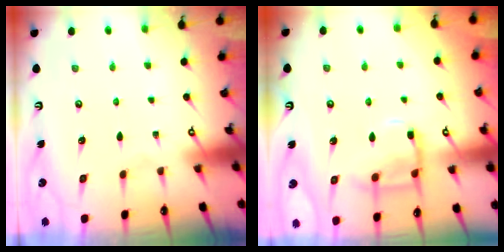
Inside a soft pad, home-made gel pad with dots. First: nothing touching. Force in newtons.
{"total": 10.6, "press": 10.6, "slide": 1.0}